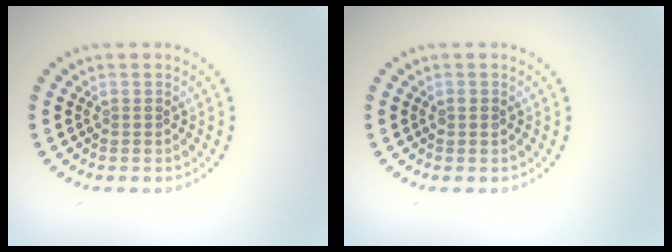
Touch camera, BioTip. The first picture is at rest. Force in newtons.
{"total": 1.0, "press": 1.0, "slide": 0.1}